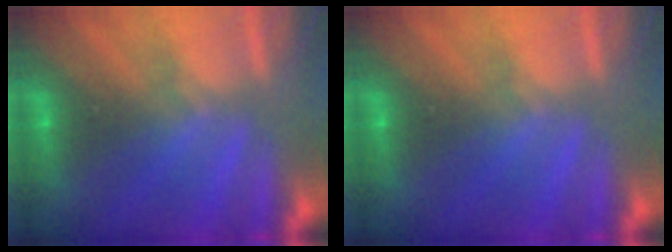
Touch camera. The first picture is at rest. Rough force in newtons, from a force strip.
{"total": 0.0}